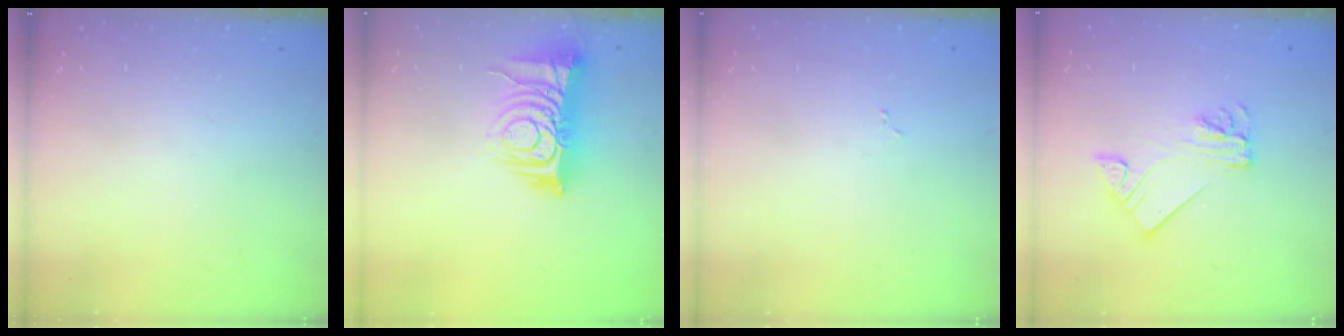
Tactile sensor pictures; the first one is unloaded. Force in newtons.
{"total": 12.2, "press": 12.1, "slide": 1.3}
{"total": 1.9, "press": 1.9, "slide": 0.3}
{"total": 7.9, "press": 7.9, "slide": 0.8}